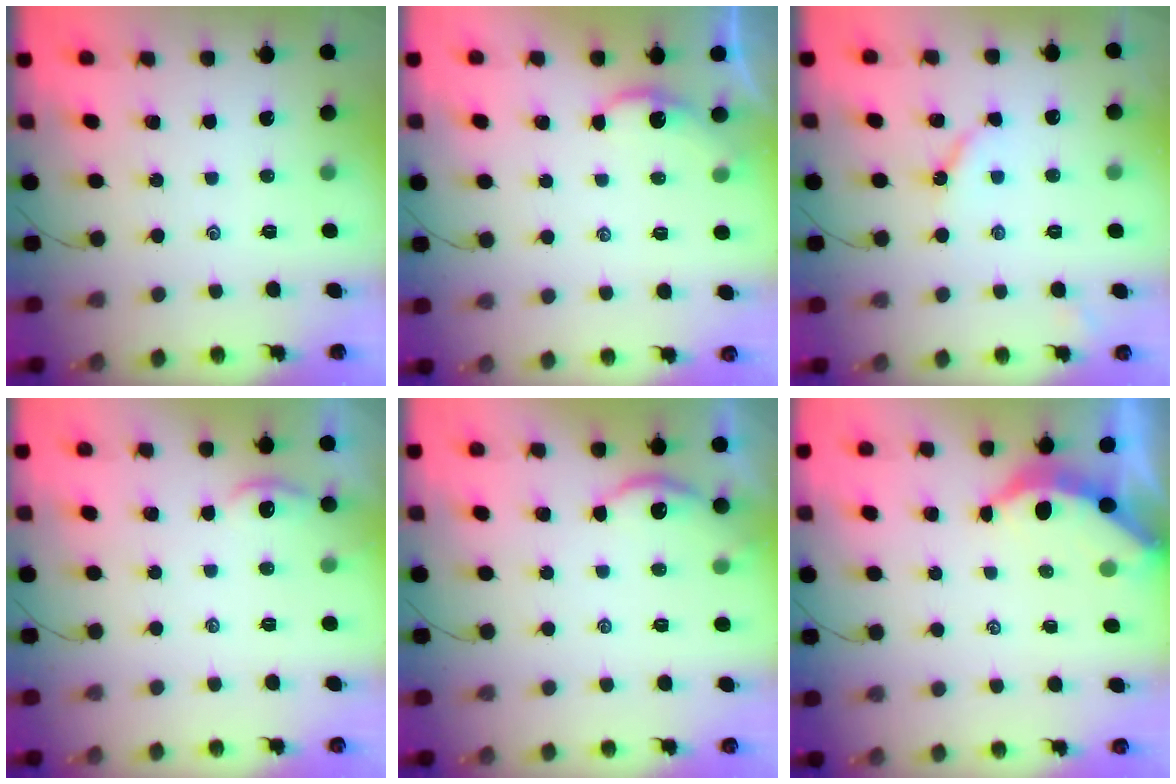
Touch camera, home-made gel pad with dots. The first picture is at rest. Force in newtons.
{"total": 1.3, "press": 1.3, "slide": 0.2}
{"total": 4.3, "press": 4.2, "slide": 0.6}
{"total": 1.5, "press": 1.5, "slide": 0.2}
{"total": 3.3, "press": 3.2, "slide": 0.4}
{"total": 3.7, "press": 3.7, "slide": 0.5}